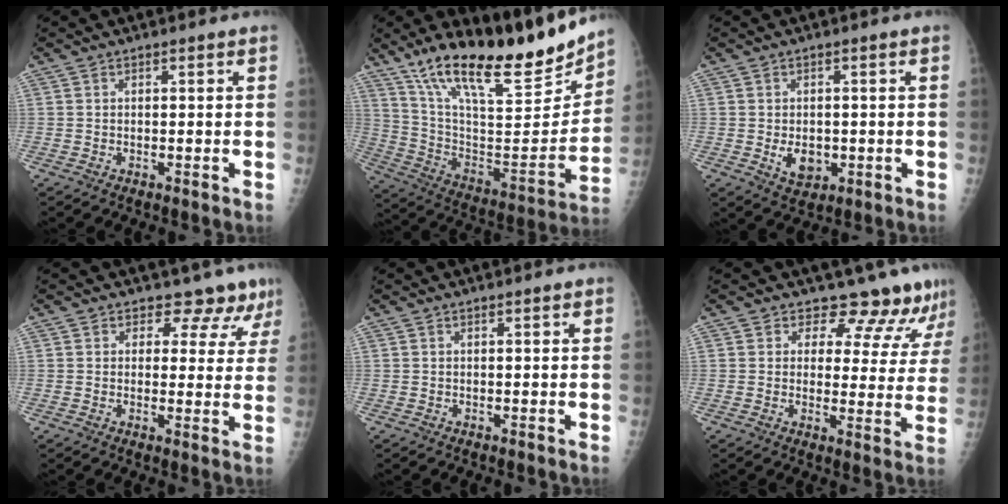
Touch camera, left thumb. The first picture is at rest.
{"total": 26.5, "force": [19.9, 7.0, 16.0], "torque": [-0.232, -0.084, 0.339]}
{"total": 4.7, "force": [-0.7, 3.5, 3.1], "torque": [-0.031, -0.004, 0.001]}
{"total": 7.8, "force": [6.4, 4.4, 1.1], "torque": [0.034, -0.031, 0.058]}
{"total": 0.0}
{"total": 11.0, "force": [10.1, 3.9, 1.8], "torque": [0.023, -0.066, 0.107]}